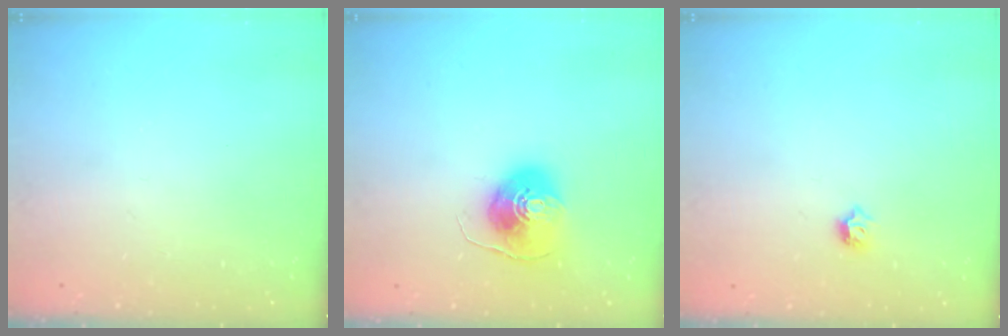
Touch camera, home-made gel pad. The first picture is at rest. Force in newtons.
{"total": 8.9, "press": 8.9, "slide": 0.8}
{"total": 4.8, "press": 4.7, "slide": 1.0}